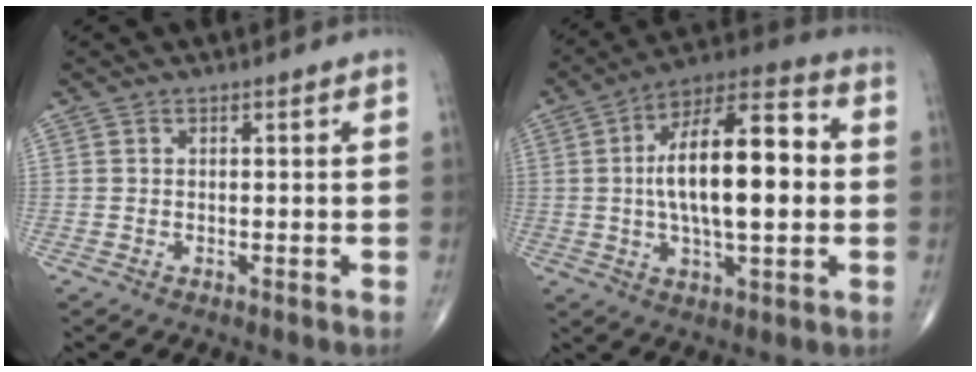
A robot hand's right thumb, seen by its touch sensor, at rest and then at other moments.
{"total": 19.7, "force": [0.8, 7.7, 18.1], "torque": [-0.290, 0.026, 0.006]}